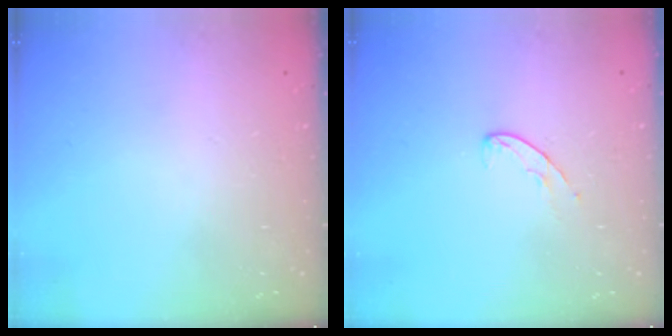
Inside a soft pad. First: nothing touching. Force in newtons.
{"total": 5.4, "press": 5.4, "slide": 0.4}